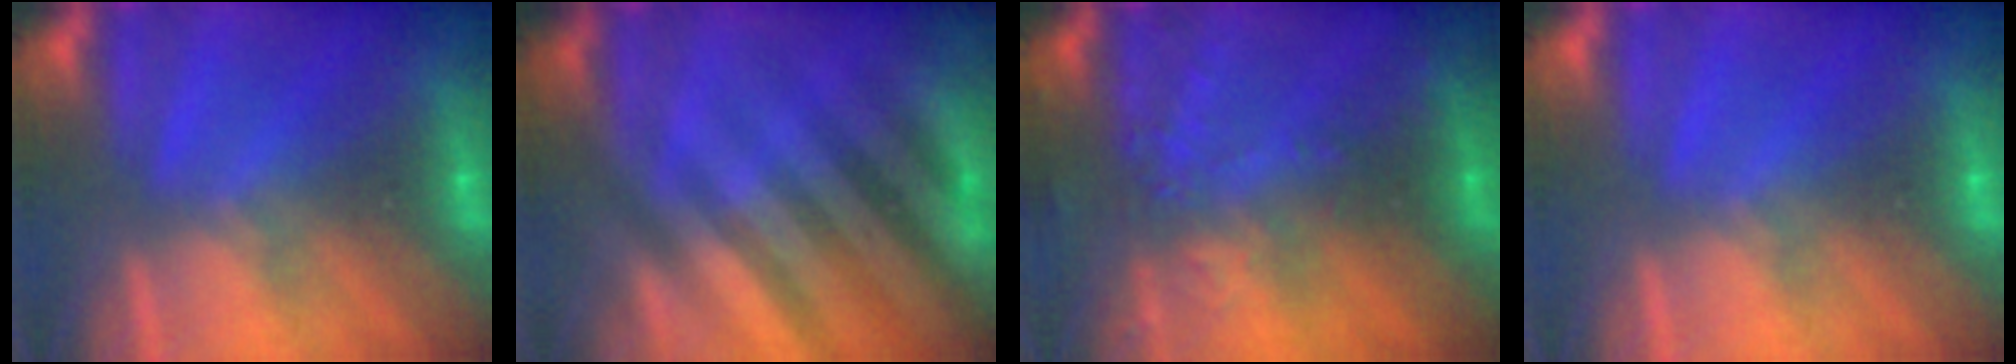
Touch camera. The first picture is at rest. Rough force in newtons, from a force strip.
{"total": 2.9}
{"total": 3.0}
{"total": 0.0}